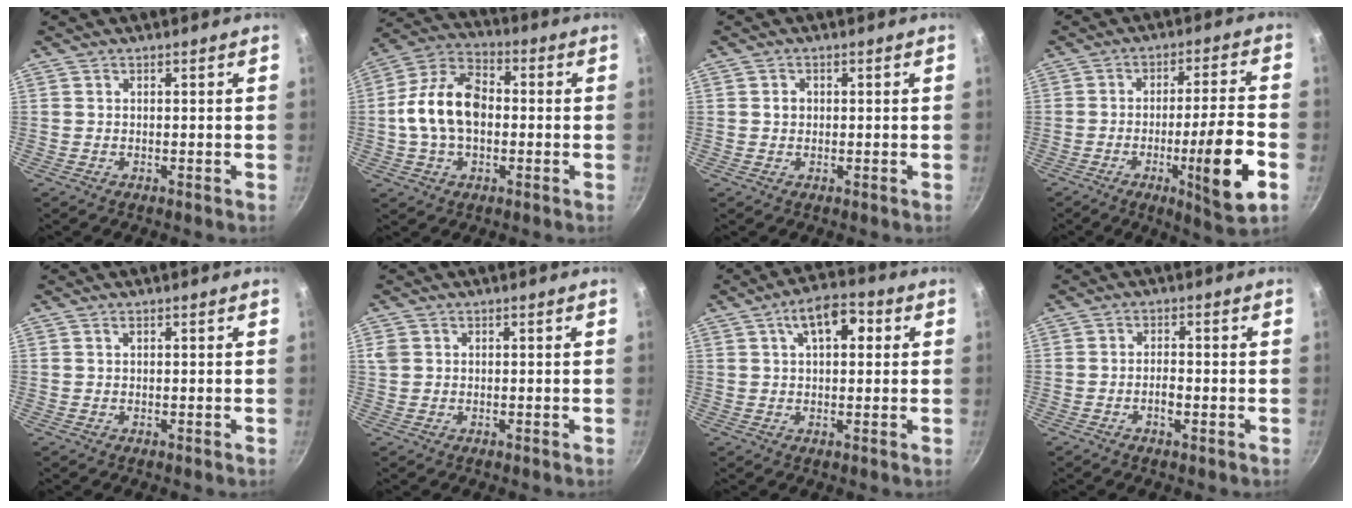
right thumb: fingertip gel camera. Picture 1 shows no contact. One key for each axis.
{"total": 14.1, "fx": -0.4, "fy": 9.2, "fz": 10.7, "tx": -0.172, "ty": 0.032, "tz": -0.021}
{"total": 1.4, "fx": 0.2, "fy": 1.2, "fz": 0.7, "tx": -0.007, "ty": 0.004, "tz": 0.004}
{"total": 14.5, "fx": -4.9, "fy": 1.5, "fz": 13.6, "tx": -0.204, "ty": 0.018, "tz": -0.067}
{"total": 0.5, "fx": 0.4, "fy": 0.2, "fz": 0.4, "tx": -0.005, "ty": 0.001, "tz": 0.006}
{"total": 2.0, "fx": 0.6, "fy": 1.7, "fz": 0.9, "tx": -0.017, "ty": 0.003, "tz": 0.012}
{"total": 8.7, "fx": 2.7, "fy": 4.4, "fz": 7.0, "tx": -0.089, "ty": 0.012, "tz": 0.032}
{"total": 2.7, "fx": -0.9, "fy": 0.9, "fz": 2.4, "tx": -0.044, "ty": 0.007, "tz": -0.017}